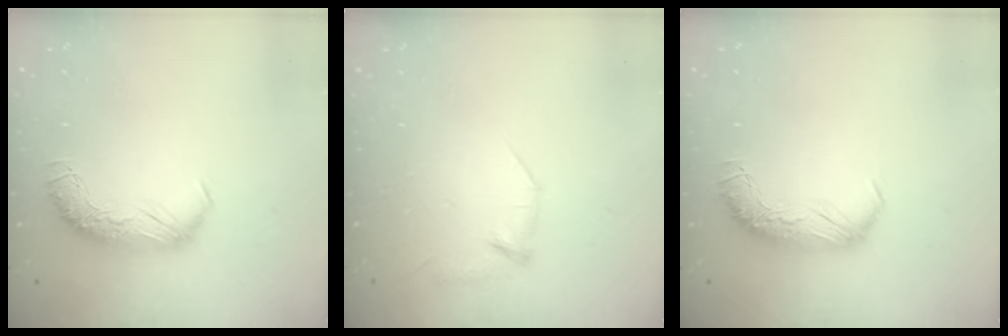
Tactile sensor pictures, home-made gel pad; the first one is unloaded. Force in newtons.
{"total": 6.5, "press": 6.5, "slide": 0.8}
{"total": 0.0}